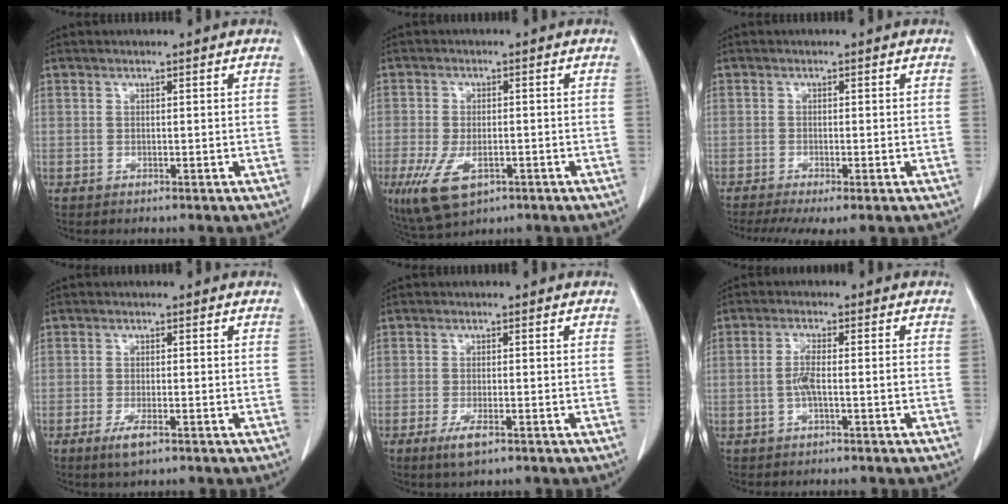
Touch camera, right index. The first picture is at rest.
{"total": 8.3, "force": [-3.7, 4.1, 6.1], "torque": [-0.121, -0.011, -0.055]}
{"total": 6.0, "force": [-4.1, 1.0, 4.2], "torque": [-0.070, -0.016, -0.068]}
{"total": 3.1, "force": [-1.8, 0.7, 2.5], "torque": [-0.050, -0.004, -0.029]}
{"total": 3.4, "force": [-1.9, 0.8, 2.7], "torque": [-0.054, -0.005, -0.031]}
{"total": 3.7, "force": [-0.9, 0.6, 3.6], "torque": [-0.072, 0.005, -0.016]}